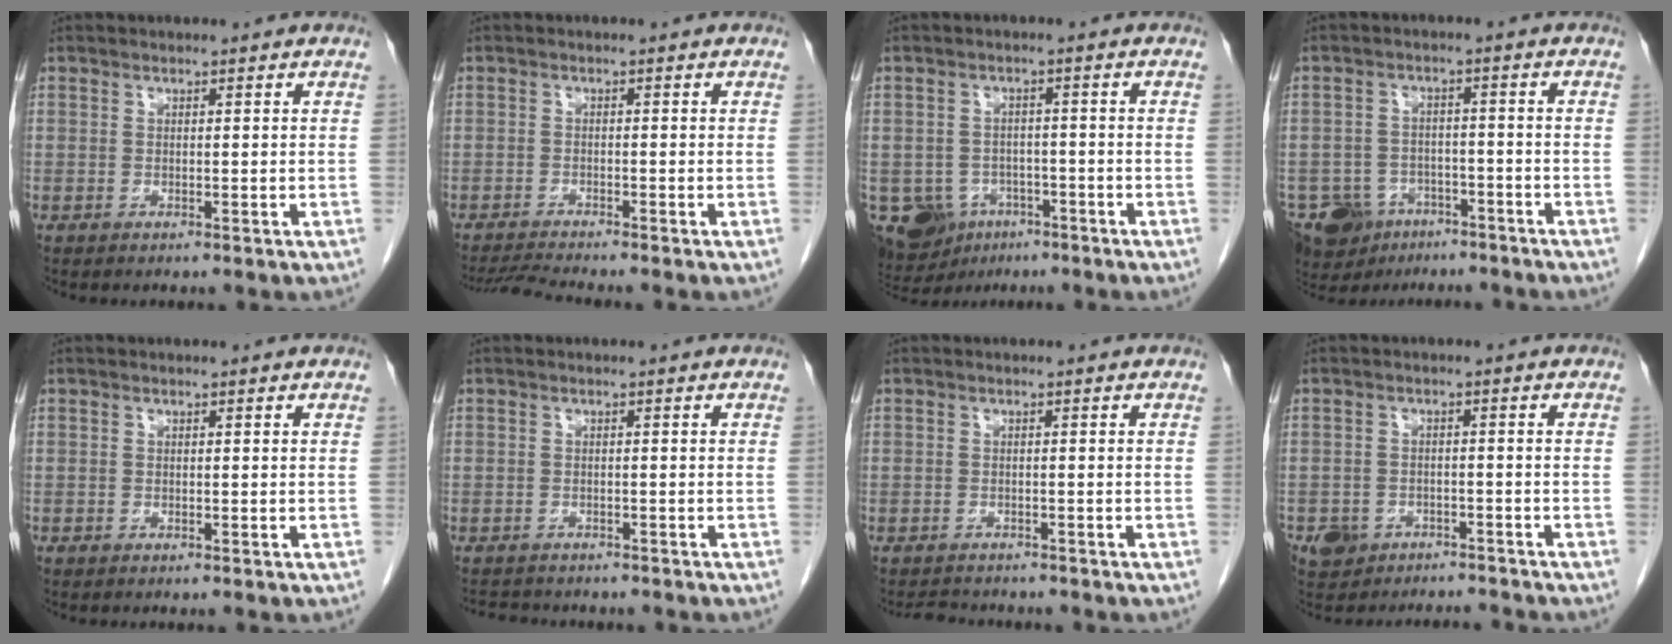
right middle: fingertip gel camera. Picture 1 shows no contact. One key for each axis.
{"total": 4.1, "fx": -3.8, "fy": -1.1, "fz": 1.0, "tx": -0.022, "ty": -0.020, "tz": -0.069}
{"total": 9.9, "fx": -5.3, "fy": 7.6, "fz": 3.4, "tx": -0.080, "ty": 0.003, "tz": -0.076}
{"total": 11.3, "fx": -8.2, "fy": 6.9, "fz": 3.5, "tx": -0.073, "ty": 0.003, "tz": -0.122}
{"total": 0.0}
{"total": 7.6, "fx": -6.7, "fy": 2.6, "fz": 2.6, "tx": -0.046, "ty": 0.002, "tz": -0.085}
{"total": 4.4, "fx": -4.1, "fy": 1.2, "fz": 1.0, "tx": -0.015, "ty": -0.008, "tz": -0.061}
{"total": 5.6, "fx": -4.6, "fy": 3.0, "fz": 0.7, "tx": -0.009, "ty": 0.014, "tz": -0.067}